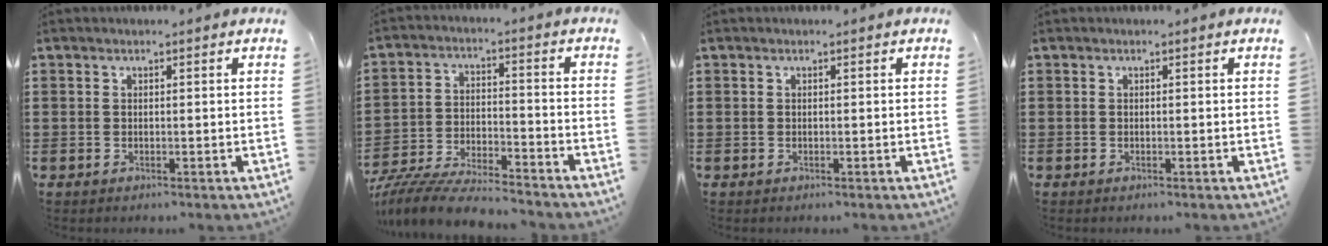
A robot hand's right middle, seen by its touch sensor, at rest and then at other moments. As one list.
[{"total": 7.9, "force": [-7.6, 0.6, 2.1], "torque": [-0.042, 0.008, -0.149]}, {"total": 0.0}, {"total": 0.0}]